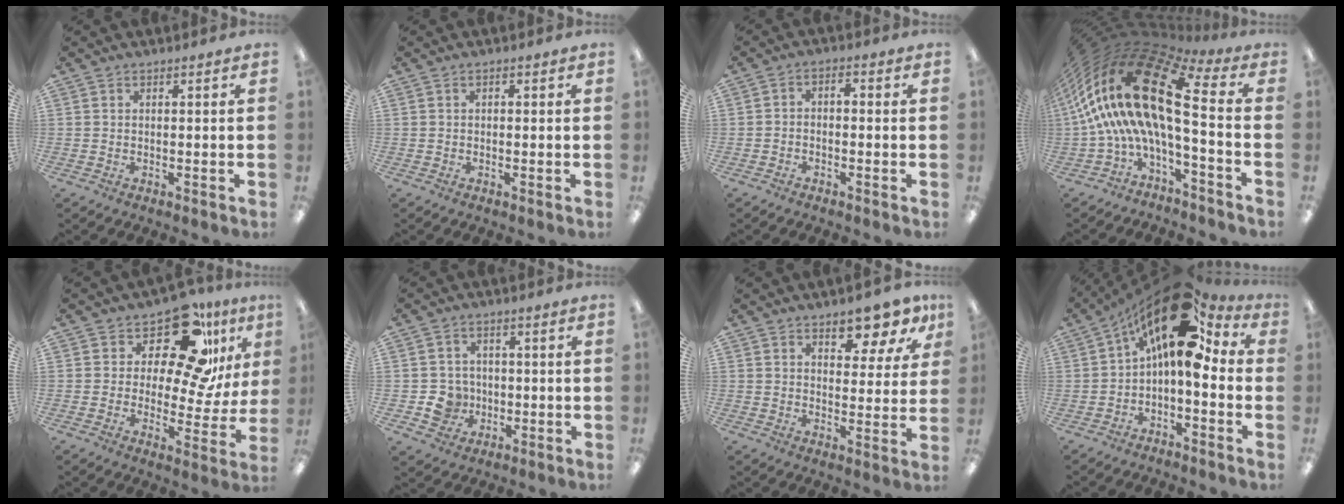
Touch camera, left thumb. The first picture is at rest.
{"total": 0.7, "force": [-0.3, 0.4, 0.5], "torque": [-0.008, 0.002, -0.007]}
{"total": 2.4, "force": [-1.7, 1.0, 1.5], "torque": [-0.024, 0.013, -0.032]}
{"total": 22.6, "force": [2.6, 8.6, 20.7], "torque": [-0.423, -0.025, 0.042]}
{"total": 16.6, "force": [11.2, 6.4, 10.4], "torque": [-0.159, -0.085, 0.185]}
{"total": 6.8, "force": [-1.3, 6.4, 1.6], "torque": [-0.042, 0.014, -0.018]}
{"total": 8.7, "force": [6.6, 3.4, 4.6], "torque": [-0.044, -0.044, 0.111]}
{"total": 16.9, "force": [6.9, 7.0, 13.7], "torque": [-0.222, -0.041, 0.114]}